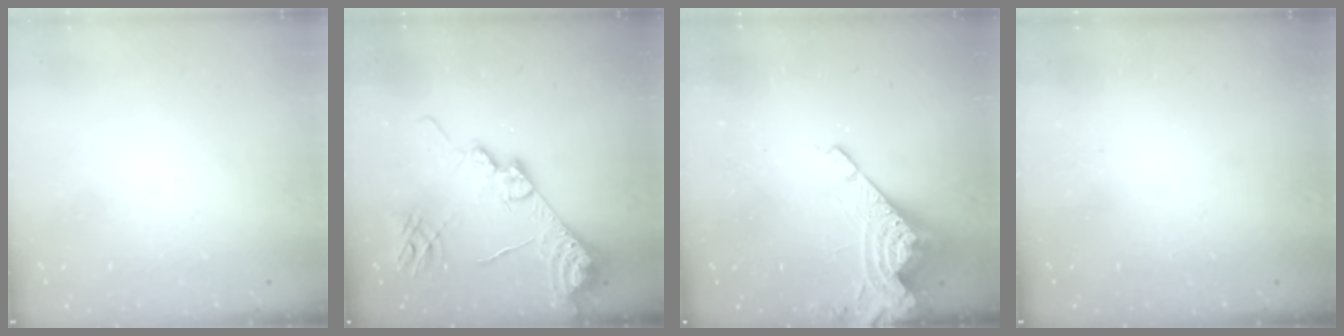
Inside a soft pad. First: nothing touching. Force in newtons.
{"total": 18.3, "press": 18.2, "slide": 2.0}
{"total": 9.6, "press": 9.6, "slide": 0.8}
{"total": 0.8, "press": 0.8, "slide": 0.3}